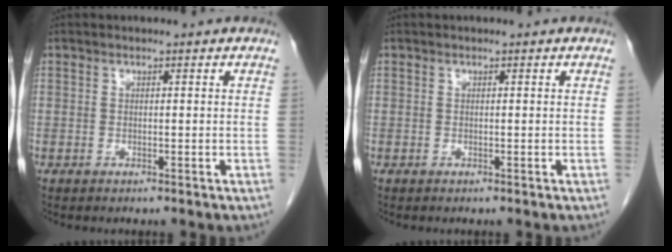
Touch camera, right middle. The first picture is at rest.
{"total": 0.0}